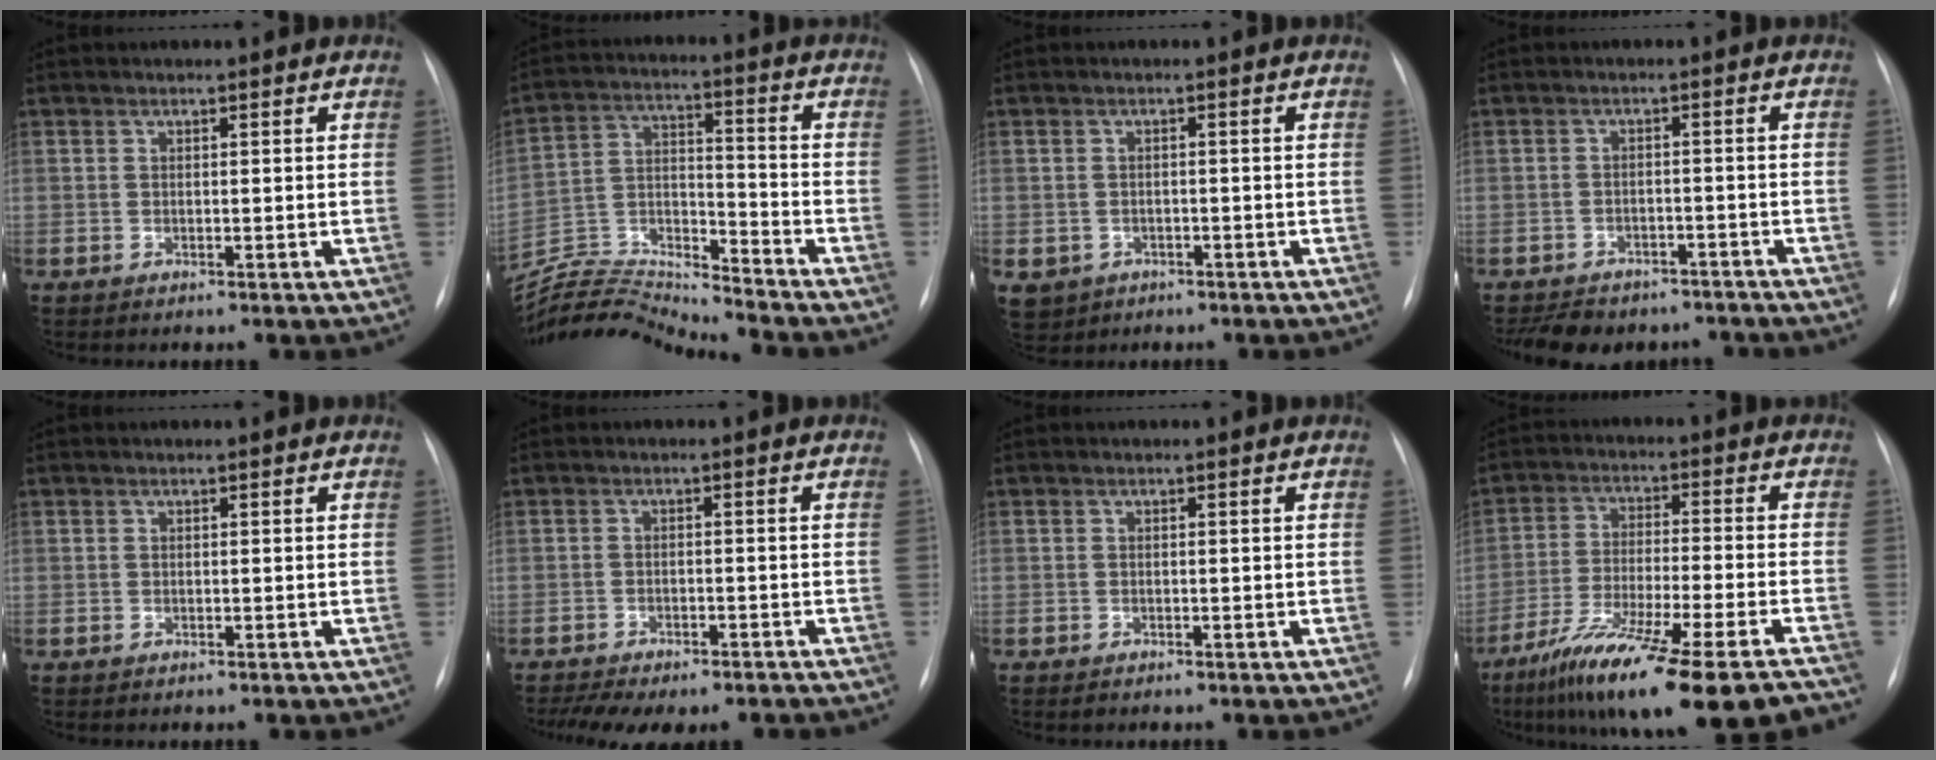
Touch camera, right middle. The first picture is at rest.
{"total": 13.6, "force": [-13.5, -1.6, 0.7], "torque": [-0.018, 0.036, -0.248]}
{"total": 5.4, "force": [-2.7, 4.6, 1.1], "torque": [-0.026, 0.004, -0.032]}
{"total": 12.1, "force": [-10.1, 5.8, 3.3], "torque": [-0.063, 0.006, -0.123]}
{"total": 0.0}
{"total": 12.4, "force": [-10.2, 4.1, 5.6], "torque": [-0.106, 0.009, -0.134]}
{"total": 0.7, "force": [-0.5, 0.4, 0.2], "torque": [-0.007, 0.000, -0.007]}
{"total": 20.8, "force": [-15.7, 1.0, 13.7], "torque": [-0.189, -0.036, -0.255]}